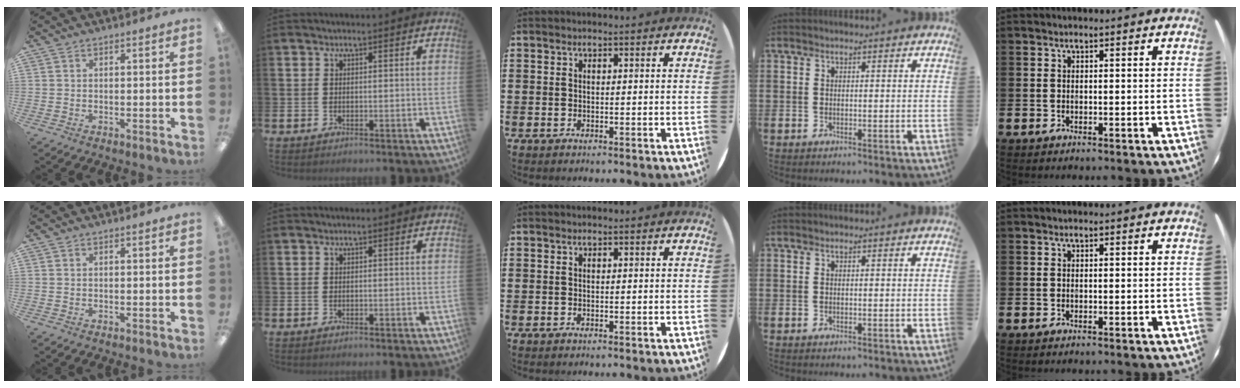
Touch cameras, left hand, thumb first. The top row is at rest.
{}